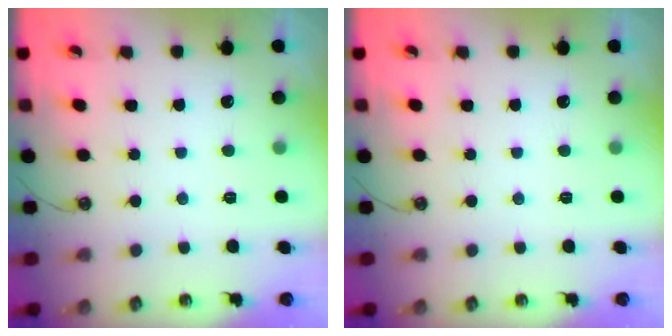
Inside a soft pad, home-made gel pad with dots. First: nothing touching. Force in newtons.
{"total": 0.0}